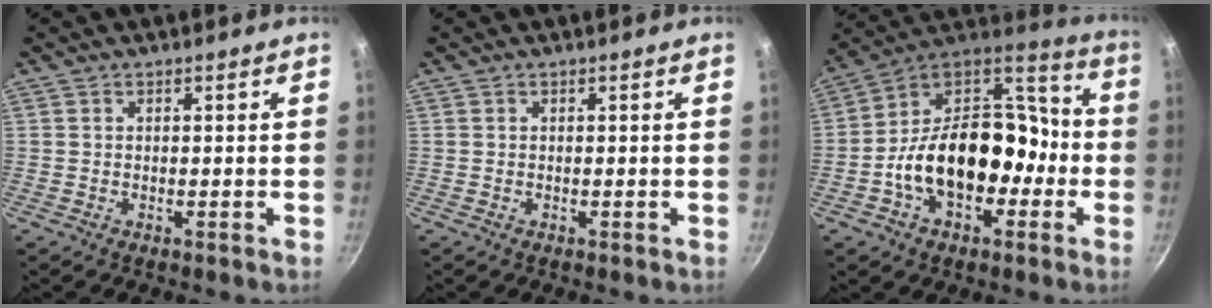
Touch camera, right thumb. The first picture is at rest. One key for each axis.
{"total": 0.0}
{"total": 21.7, "fx": -5.2, "fy": 14.7, "fz": 15.1, "tx": -0.203, "ty": 0.075, "tz": -0.090}